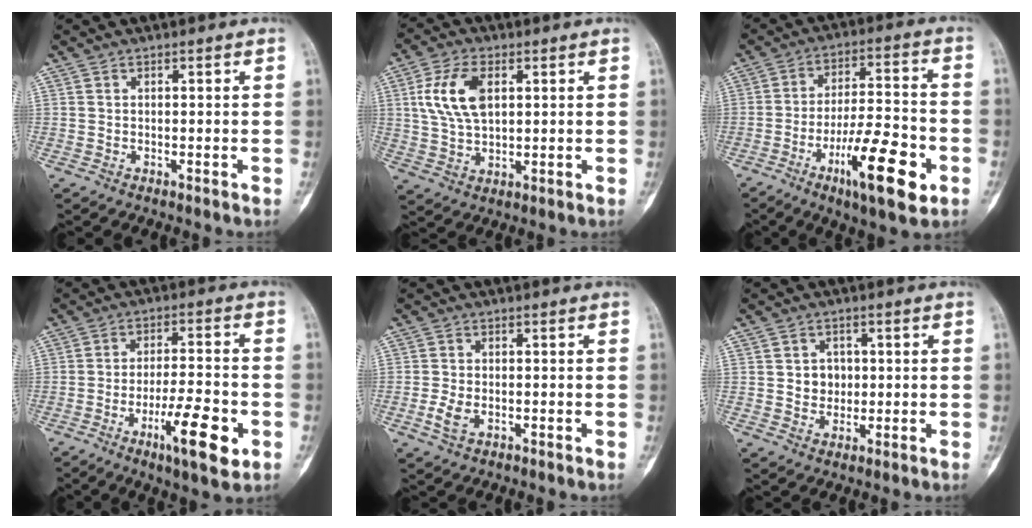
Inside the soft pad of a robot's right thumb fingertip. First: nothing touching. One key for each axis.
{"total": 10.0, "fx": 2.7, "fy": 5.5, "fz": 7.9, "tx": -0.153, "ty": 0.002, "tz": 0.053}
{"total": 16.5, "fx": -6.9, "fy": 4.6, "fz": 14.2, "tx": -0.225, "ty": 0.030, "tz": -0.106}
{"total": 12.0, "fx": -4.9, "fy": 3.1, "fz": 10.5, "tx": -0.167, "ty": 0.018, "tz": -0.076}
{"total": 3.4, "fx": -1.1, "fy": 2.0, "fz": 2.5, "tx": -0.057, "ty": 0.003, "tz": -0.020}
{"total": 4.3, "fx": 0.4, "fy": 3.8, "fz": 2.0, "tx": -0.005, "ty": 0.003, "tz": 0.007}